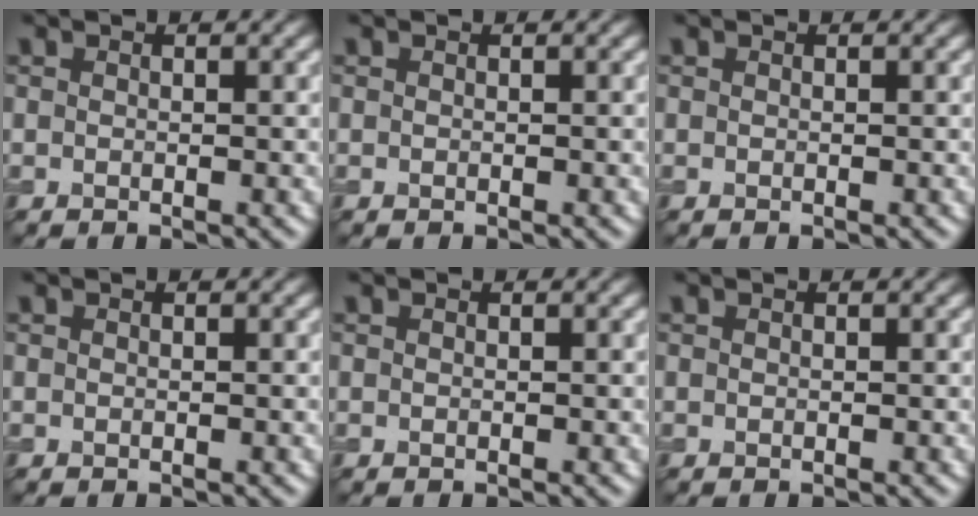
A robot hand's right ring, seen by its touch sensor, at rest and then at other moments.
{"total": 0.0}
{"total": 0.0}
{"total": 0.0}
{"total": 0.0}
{"total": 0.0}